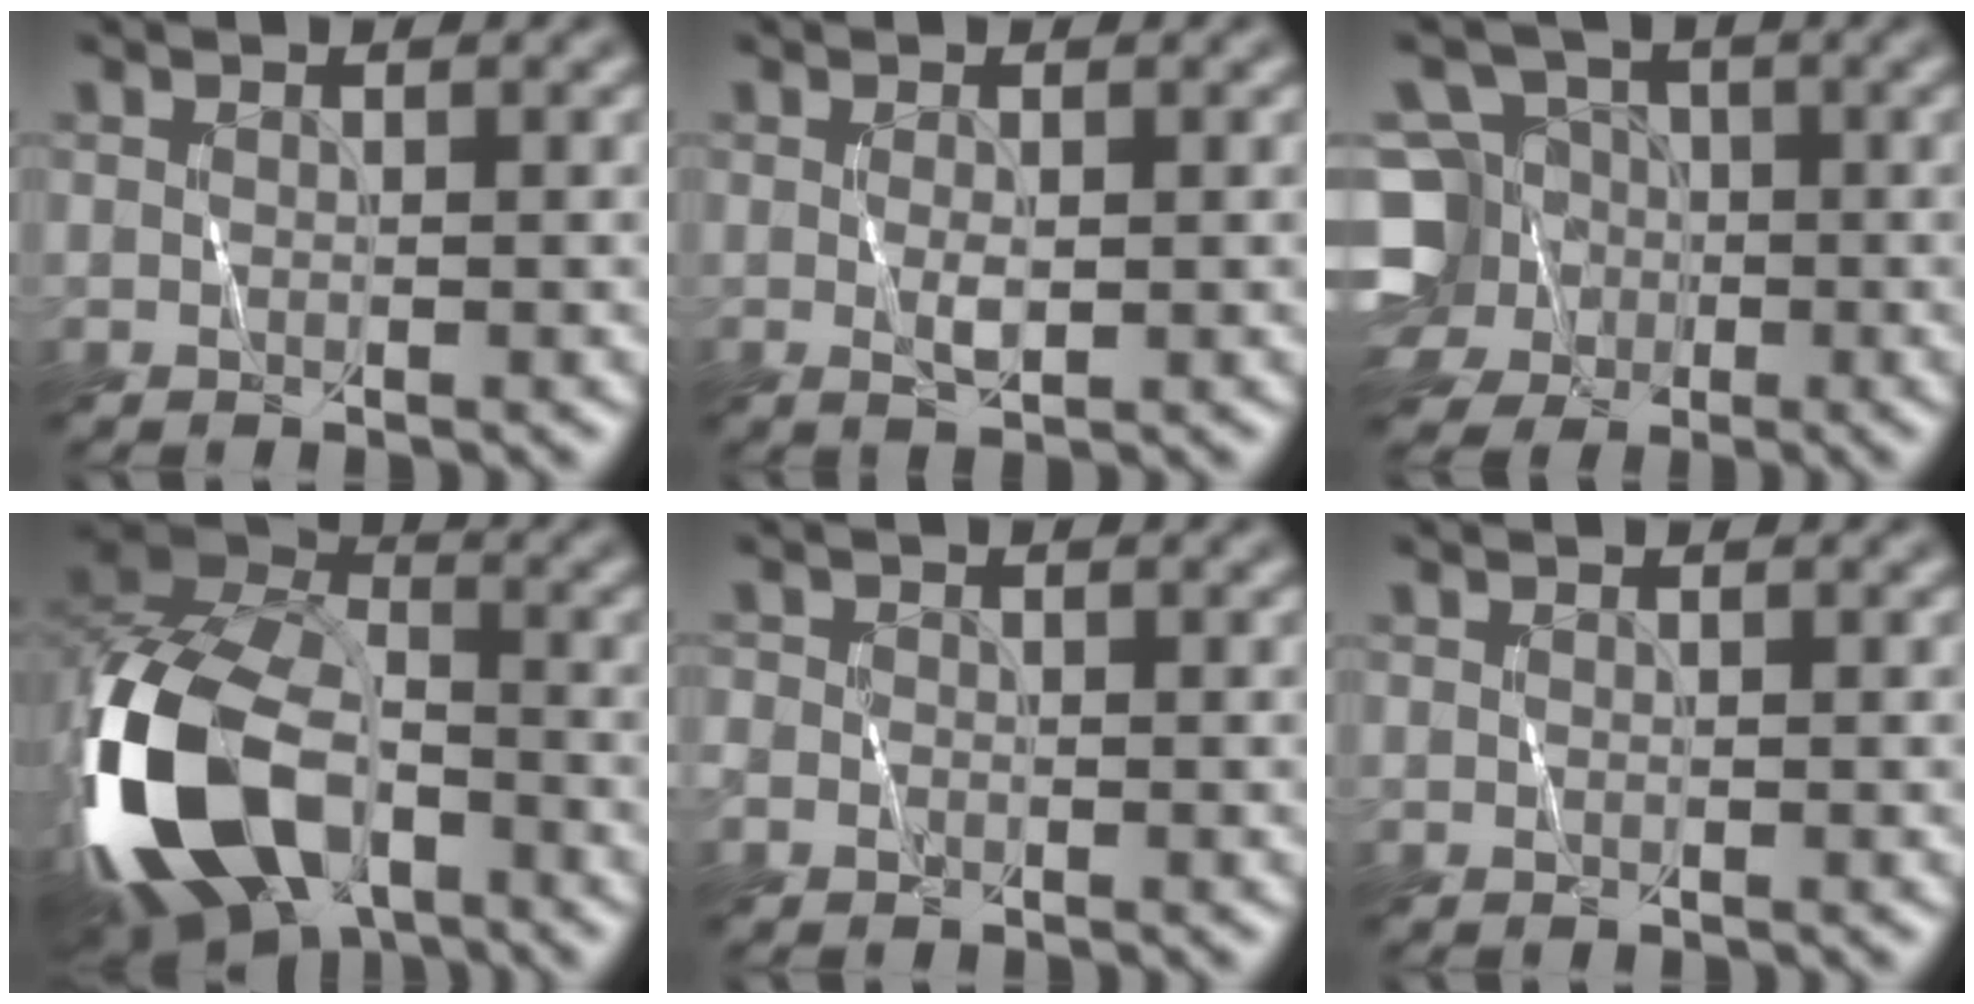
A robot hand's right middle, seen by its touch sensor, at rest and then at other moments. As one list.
[{"total": 1.5, "force": [0.0, 0.5, 1.4], "torque": [-0.028, -0.004, 0.002]}, {"total": 9.8, "force": [-2.7, 8.7, 3.6], "torque": [-0.084, 0.004, -0.083]}, {"total": 15.6, "force": [-6.3, 9.5, 10.7], "torque": [-0.235, -0.014, -0.133]}, {"total": 1.5, "force": [-0.6, 1.2, 0.6], "torque": [-0.008, -0.005, -0.012]}, {"total": 0.0}]